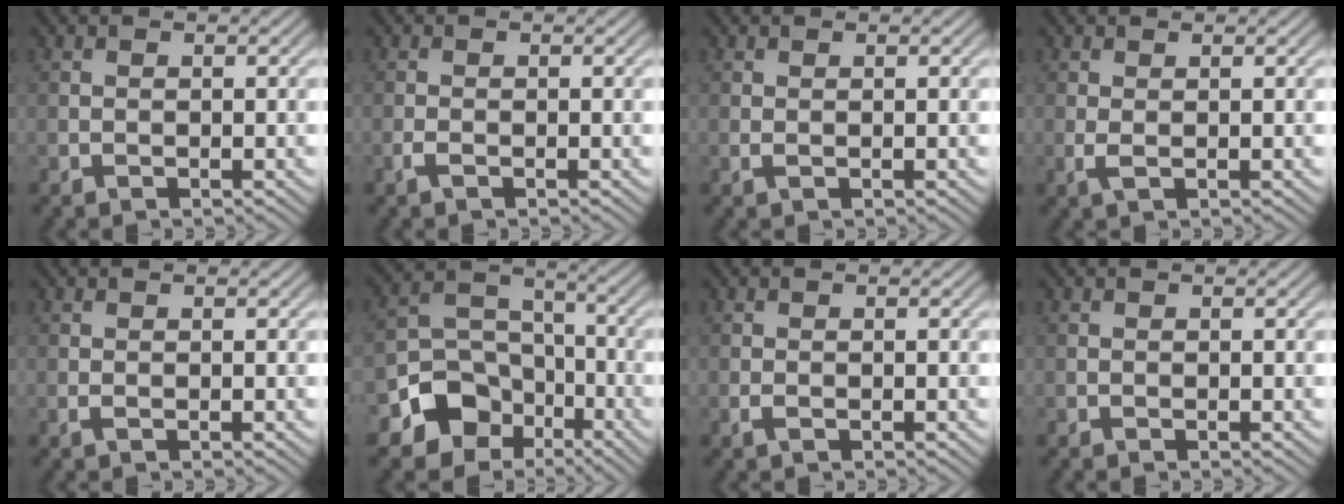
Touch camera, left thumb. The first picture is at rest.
{"total": 1.0, "force": [-0.6, 0.3, 0.8], "torque": [-0.020, 0.001, -0.013]}
{"total": 0.6, "force": [0.1, 0.2, 0.5], "torque": [-0.014, 0.000, 0.001]}
{"total": 1.3, "force": [0.2, 0.4, 1.2], "torque": [-0.033, 0.002, 0.002]}
{"total": 0.6, "force": [0.0, 0.1, 0.6], "torque": [-0.015, 0.000, -0.001]}
{"total": 9.3, "force": [-5.0, 6.9, 3.7], "torque": [-0.078, -0.016, -0.106]}
{"total": 0.8, "force": [-0.3, 0.4, 0.7], "torque": [-0.018, -0.002, -0.005]}
{"total": 0.0}